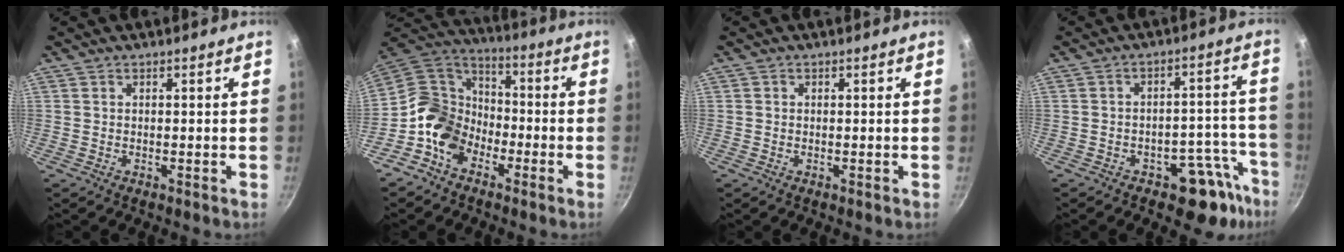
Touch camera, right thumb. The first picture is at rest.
{"total": 12.4, "force": [-5.5, 9.1, 6.3], "torque": [-0.104, 0.063, -0.121]}
{"total": 0.0}
{"total": 10.8, "force": [-6.8, 5.0, 6.6], "torque": [-0.046, 0.068, -0.088]}